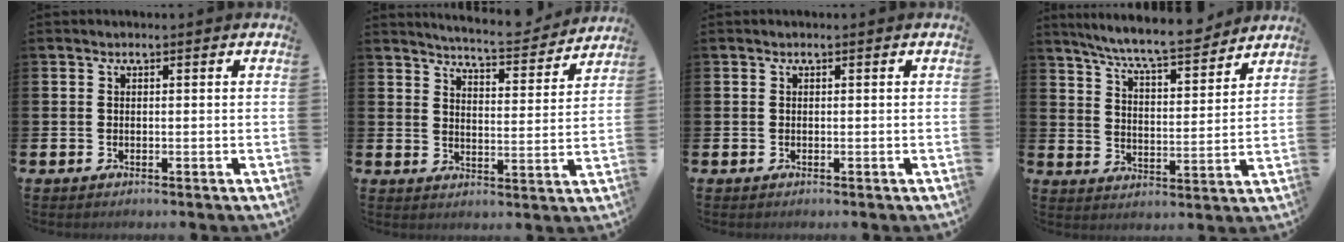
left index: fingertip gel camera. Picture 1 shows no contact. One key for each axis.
{"total": 6.2, "fx": 6.0, "fy": 0.2, "fz": 1.1, "tx": -0.034, "ty": -0.043, "tz": 0.104}
{"total": 0.0}
{"total": 8.0, "fx": 7.4, "fy": 0.2, "fz": 2.9, "tx": -0.080, "ty": -0.051, "tz": 0.129}